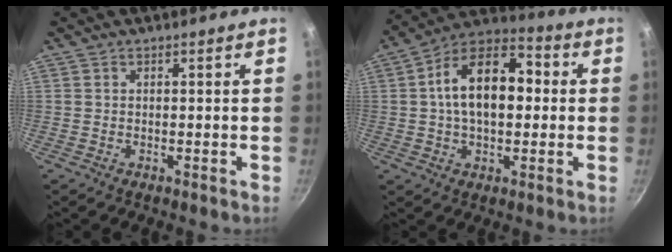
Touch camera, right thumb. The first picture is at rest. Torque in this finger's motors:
{"motor_torque": [0.10, 2.83, 1.48, 0.26, 0.35]}